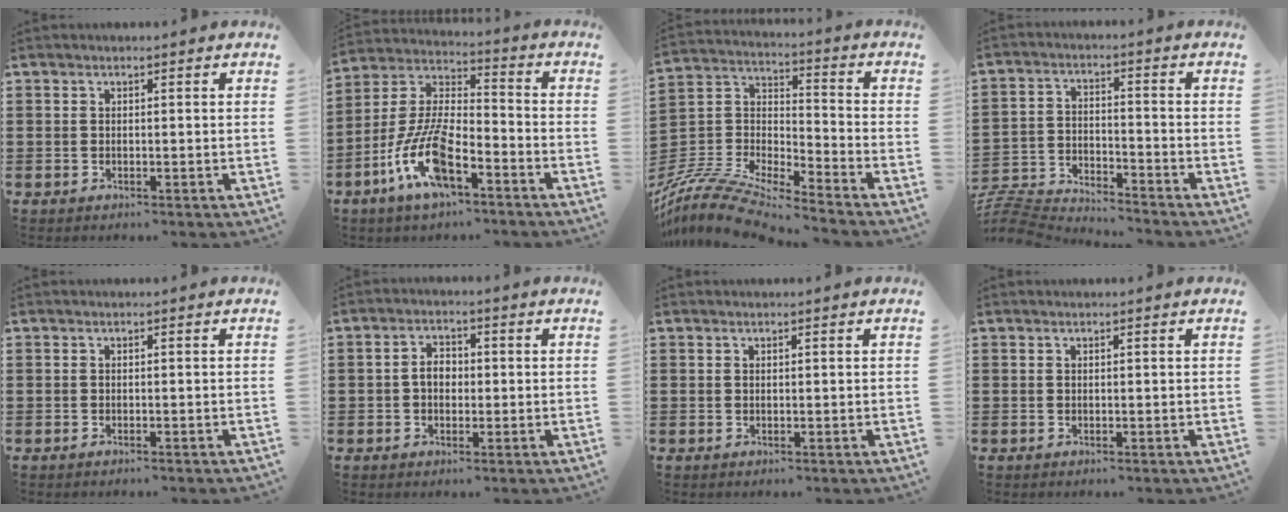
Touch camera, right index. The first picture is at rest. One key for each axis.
{"total": 12.0, "fx": -6.4, "fy": 4.1, "fz": 9.3, "tx": -0.219, "ty": -0.006, "tz": -0.126}
{"total": 10.0, "fx": -9.3, "fy": 1.1, "fz": 3.4, "tx": -0.086, "ty": 0.005, "tz": -0.193}
{"total": 6.5, "fx": -6.5, "fy": 0.4, "fz": 0.5, "tx": -0.031, "ty": -0.001, "tz": -0.136}
{"total": 0.6, "fx": -0.6, "fy": -0.2, "fz": 0.2, "tx": -0.004, "ty": -0.004, "tz": -0.011}
{"total": 3.0, "fx": -0.3, "fy": 2.0, "fz": 2.2, "tx": -0.043, "ty": 0.007, "tz": -0.008}
{"total": 0.0}
{"total": 0.0}